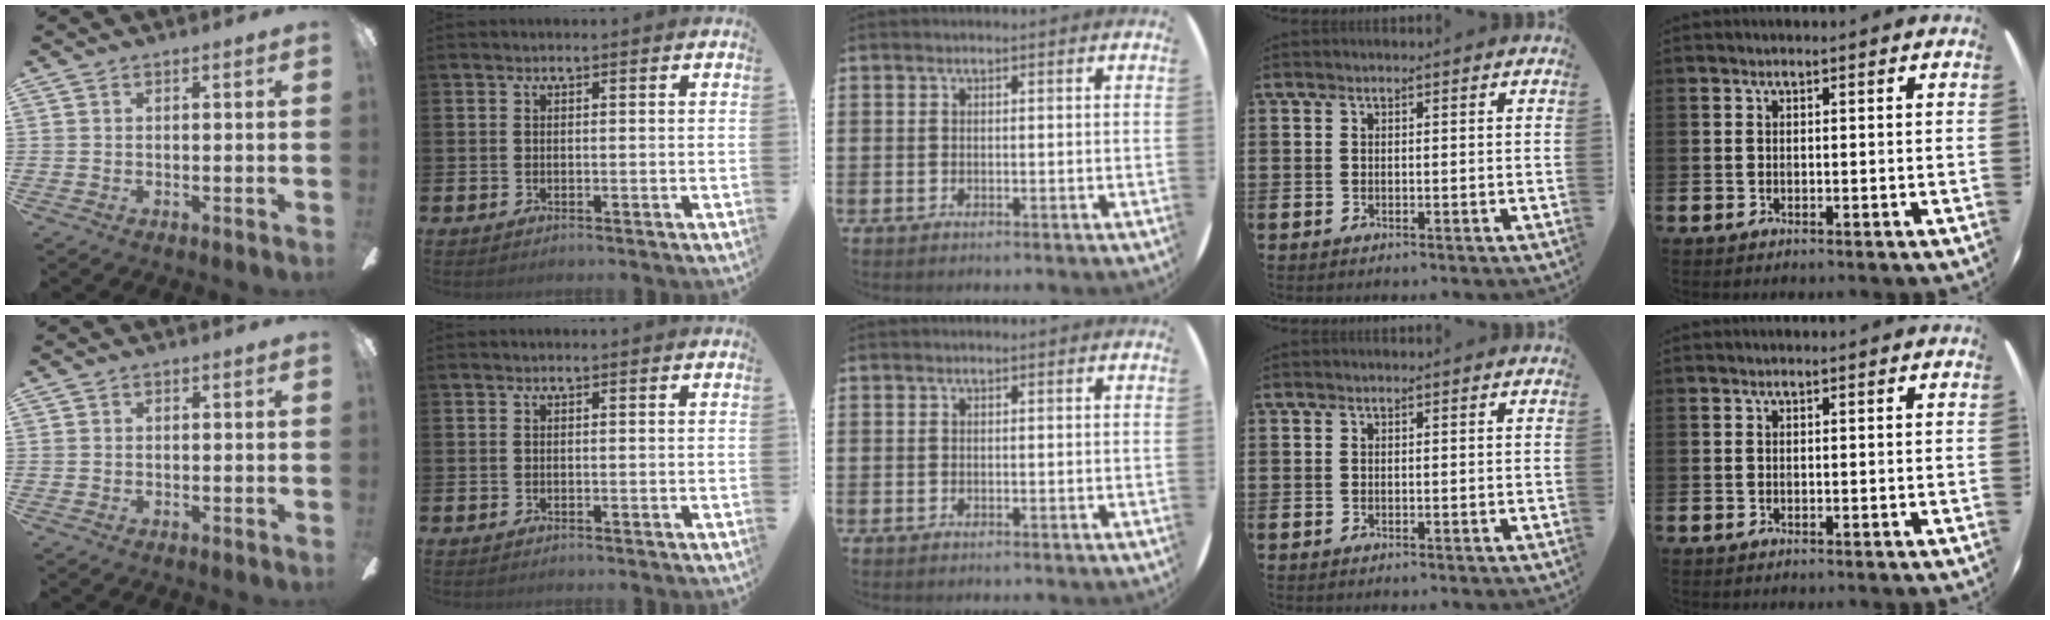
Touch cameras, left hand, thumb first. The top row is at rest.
{}